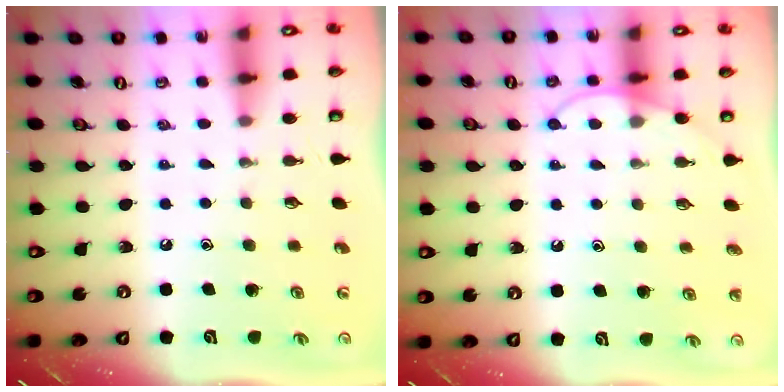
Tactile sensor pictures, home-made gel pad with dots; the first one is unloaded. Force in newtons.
{"total": 6.6, "press": 6.6, "slide": 0.7}